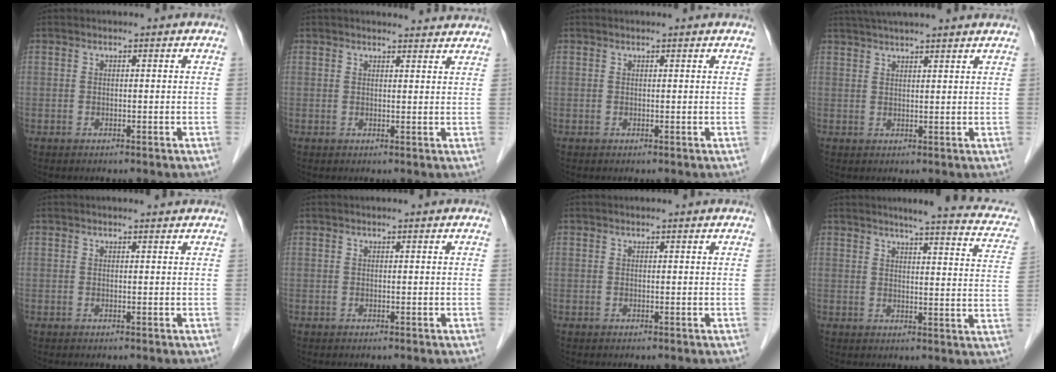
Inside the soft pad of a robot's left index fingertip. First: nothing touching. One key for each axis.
{"total": 6.6, "fx": 6.4, "fy": 1.0, "fz": 1.5, "tx": -0.011, "ty": 0.011, "tz": 0.059}
{"total": 1.2, "fx": 1.2, "fy": 0.0, "fz": 0.4, "tx": -0.010, "ty": 0.009, "tz": 0.014}
{"total": 13.1, "fx": 11.5, "fy": 1.2, "fz": 6.2, "tx": -0.102, "ty": 0.043, "tz": 0.161}
{"total": 2.2, "fx": 2.1, "fy": 0.1, "fz": 0.7, "tx": -0.011, "ty": 0.010, "tz": 0.025}
{"total": 1.3, "fx": 1.2, "fy": 0.0, "fz": 0.6, "tx": -0.007, "ty": 0.014, "tz": 0.019}
{"total": 1.7, "fx": 1.6, "fy": 0.1, "fz": 0.5, "tx": -0.010, "ty": 0.011, "tz": 0.018}
{"total": 16.0, "fx": 13.4, "fy": 2.1, "fz": 8.4, "tx": -0.096, "ty": -0.013, "tz": 0.137}